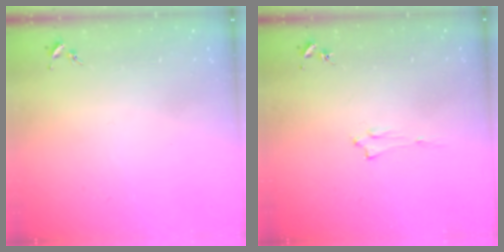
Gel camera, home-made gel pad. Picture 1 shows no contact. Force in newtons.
{"total": 1.4, "press": 1.4, "slide": 0.2}